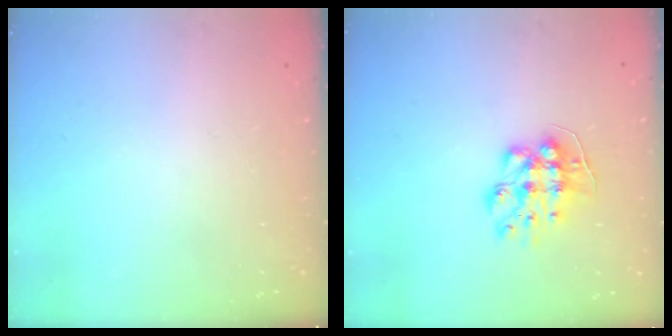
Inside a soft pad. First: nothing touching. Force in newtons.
{"total": 9.4, "press": 9.4, "slide": 0.0}